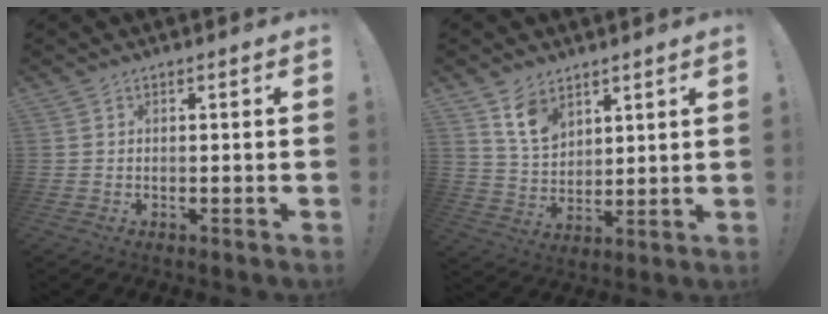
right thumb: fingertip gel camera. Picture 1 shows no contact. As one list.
[{"total": 10.0, "force": [6.7, 6.2, 4.0], "torque": [-0.075, -0.035, 0.133]}]